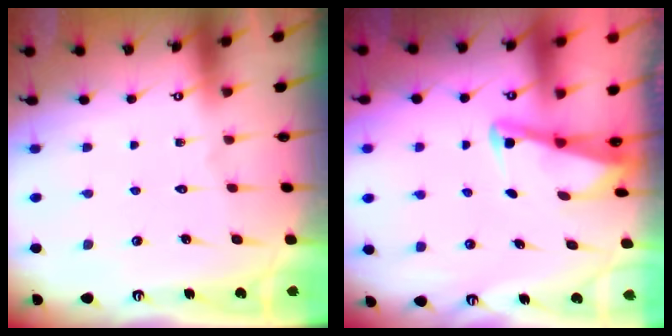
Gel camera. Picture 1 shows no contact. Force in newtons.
{"total": 2.9, "press": 2.9, "slide": 0.4}